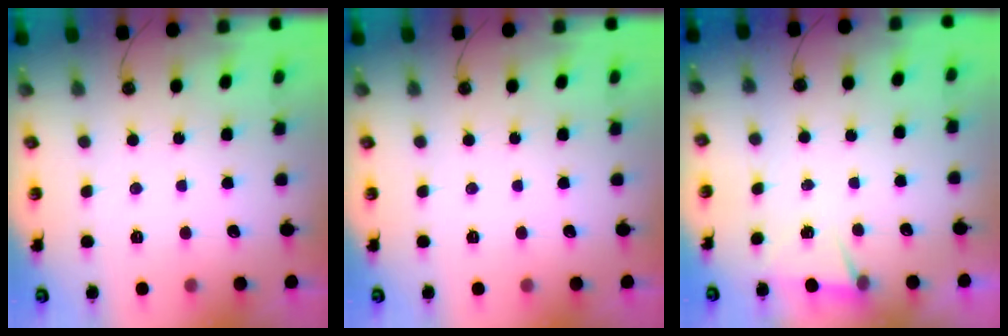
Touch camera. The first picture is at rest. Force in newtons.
{"total": 0.0}
{"total": 4.9, "press": 2.4, "slide": 4.3}